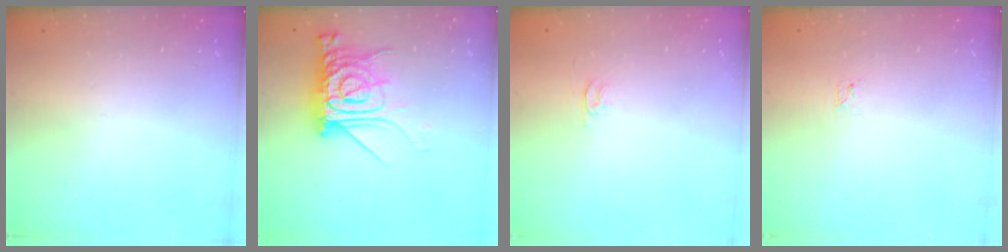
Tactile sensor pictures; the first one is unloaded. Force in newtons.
{"total": 14.6, "press": 14.5, "slide": 1.7}
{"total": 3.4, "press": 3.4, "slide": 0.4}
{"total": 2.3, "press": 2.2, "slide": 0.4}